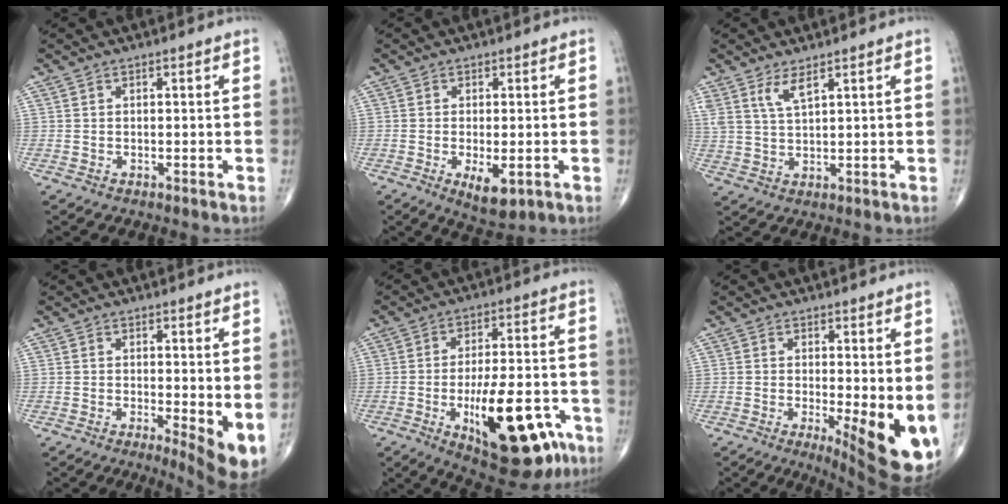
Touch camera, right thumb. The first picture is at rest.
{"total": 5.9, "force": [-1.8, 2.4, 5.0], "torque": [-0.079, -0.013, -0.021]}
{"total": 4.2, "force": [2.7, 1.0, 3.1], "torque": [-0.068, -0.016, 0.060]}
{"total": 6.3, "force": [-0.1, 1.9, 6.1], "torque": [-0.081, -0.015, 0.002]}
{"total": 20.8, "force": [-8.2, 8.4, 17.2], "torque": [-0.221, 0.027, -0.105]}
{"total": 13.0, "force": [-1.1, 4.4, 12.2], "torque": [-0.161, -0.028, -0.004]}